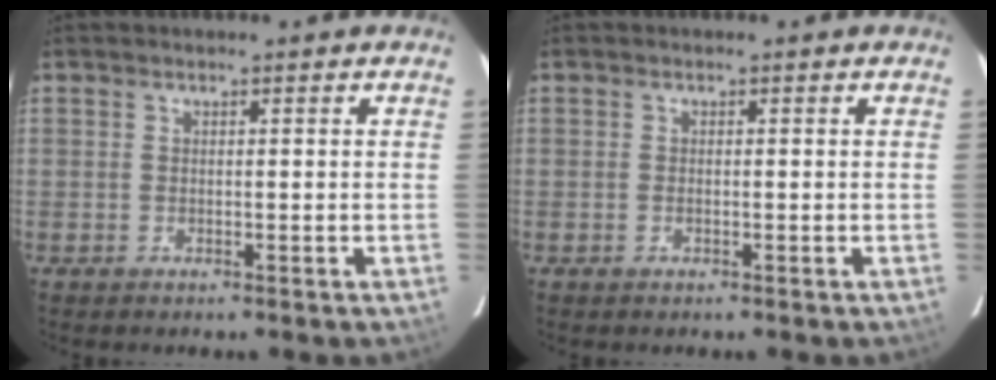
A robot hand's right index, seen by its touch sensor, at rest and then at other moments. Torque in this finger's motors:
{"motor_torque": [-0.10, 0.02, -0.02, 0.00]}